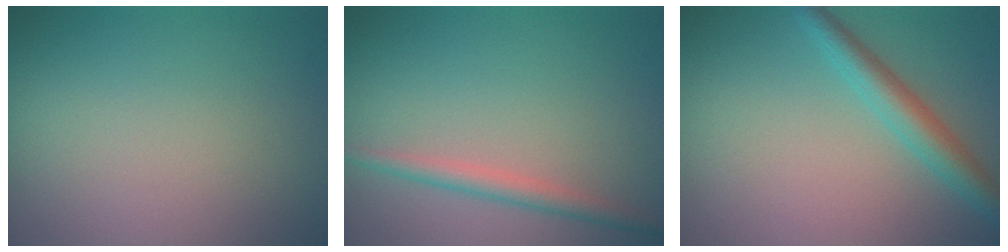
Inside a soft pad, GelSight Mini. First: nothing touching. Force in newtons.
{"total": 2.0, "press": 2.0, "slide": 0.0}
{"total": 3.1, "press": 3.1, "slide": 0.1}